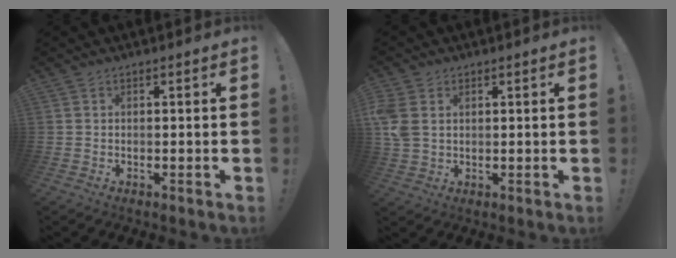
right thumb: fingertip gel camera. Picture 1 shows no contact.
{"total": 6.6, "force": [1.8, 4.9, 4.0], "torque": [-0.091, -0.003, 0.037]}